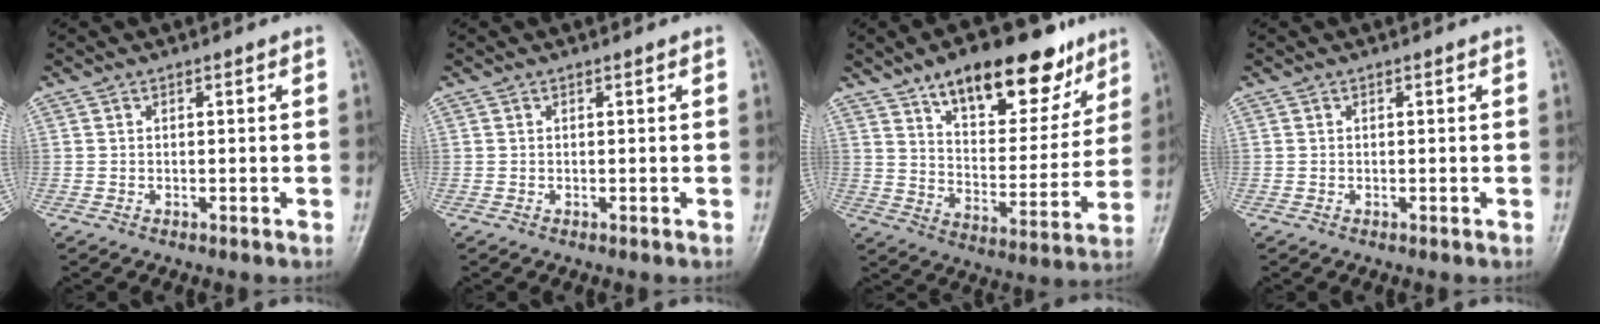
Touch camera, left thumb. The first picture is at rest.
{"total": 0.0}
{"total": 20.8, "force": [13.2, 9.1, 13.2], "torque": [-0.142, -0.053, 0.208]}
{"total": 0.0}